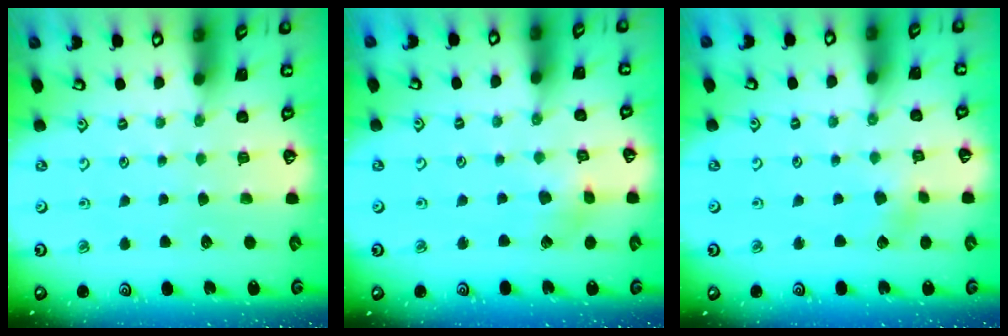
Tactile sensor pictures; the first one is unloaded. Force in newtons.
{"total": 3.7, "press": 3.7, "slide": 0.5}
{"total": 2.5, "press": 2.5, "slide": 0.4}